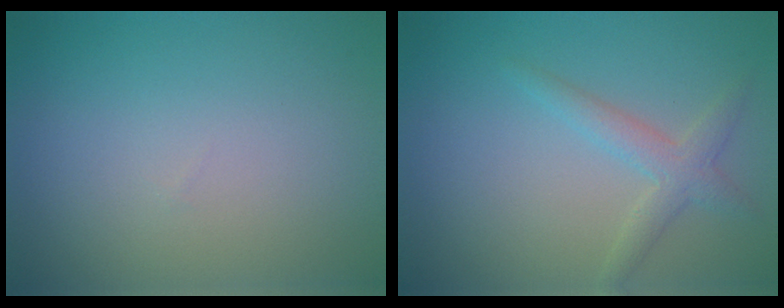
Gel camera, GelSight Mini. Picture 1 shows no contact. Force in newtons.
{"total": 2.4, "press": 2.4, "slide": 0.2}